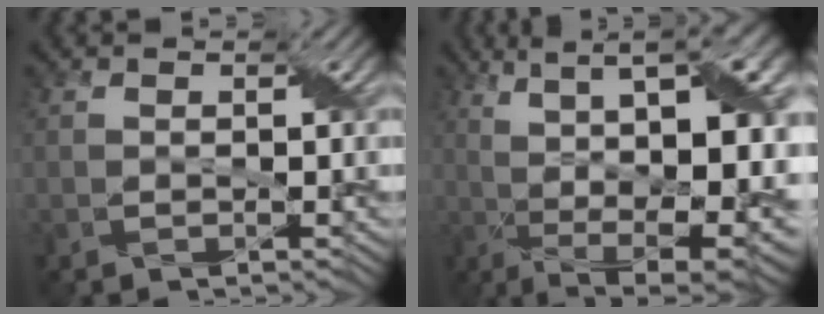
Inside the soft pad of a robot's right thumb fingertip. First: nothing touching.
{"total": 16.7, "force": [2.1, 5.1, 15.7], "torque": [-0.224, 0.021, 0.052]}